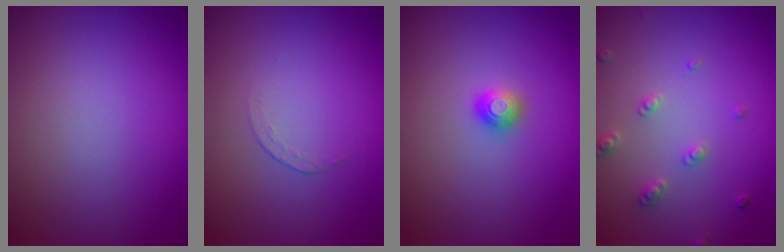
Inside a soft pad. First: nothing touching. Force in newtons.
{"total": 0.7, "press": 0.4, "slide": 0.6}
{"total": 1.2, "press": 1.2, "slide": 0.1}
{"total": 1.9, "press": 1.8, "slide": 0.5}